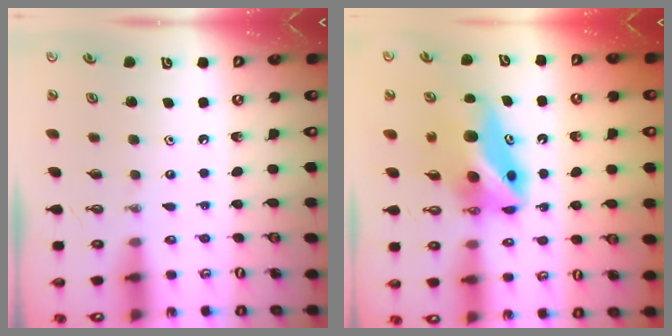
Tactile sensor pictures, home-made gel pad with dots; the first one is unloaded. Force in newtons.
{"total": 9.4, "press": 9.2, "slide": 1.7}